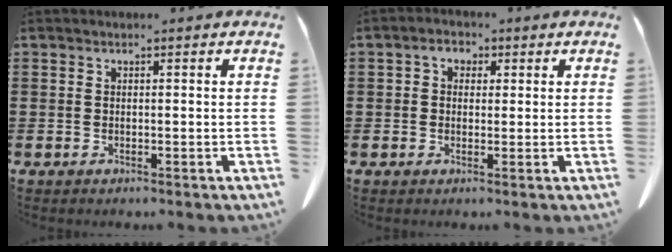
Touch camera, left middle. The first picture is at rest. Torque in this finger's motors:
{"motor_torque": [0.13, 0.09, 0.06, 0.02]}